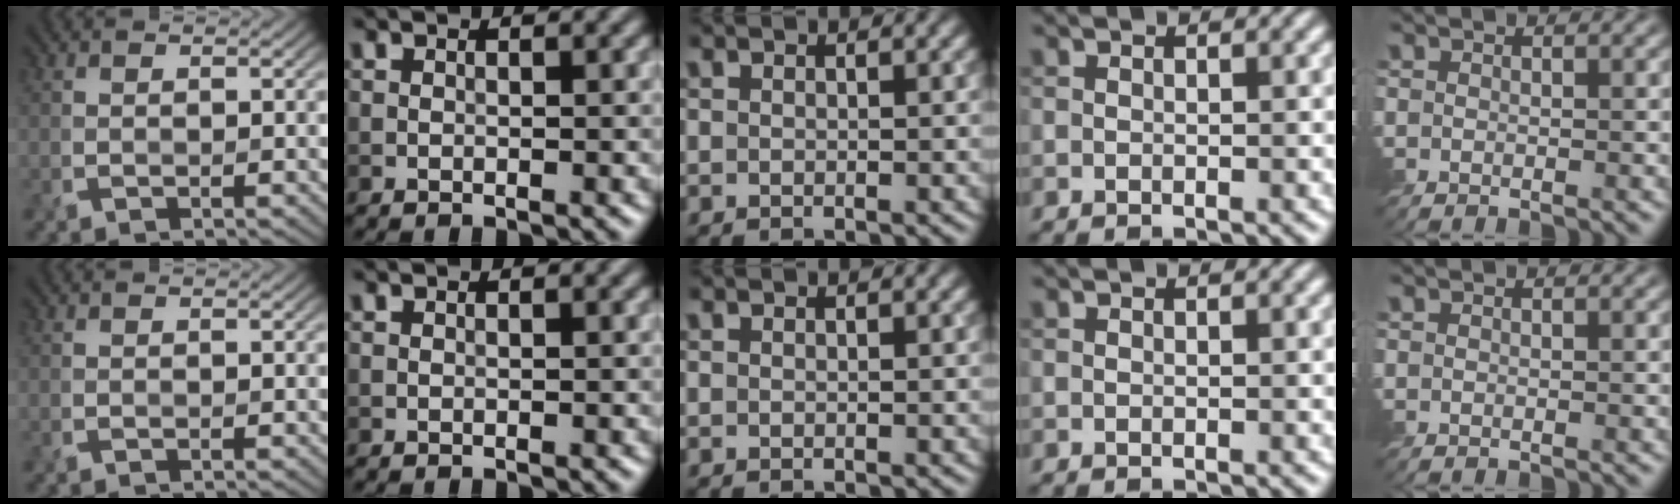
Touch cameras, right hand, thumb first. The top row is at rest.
{}